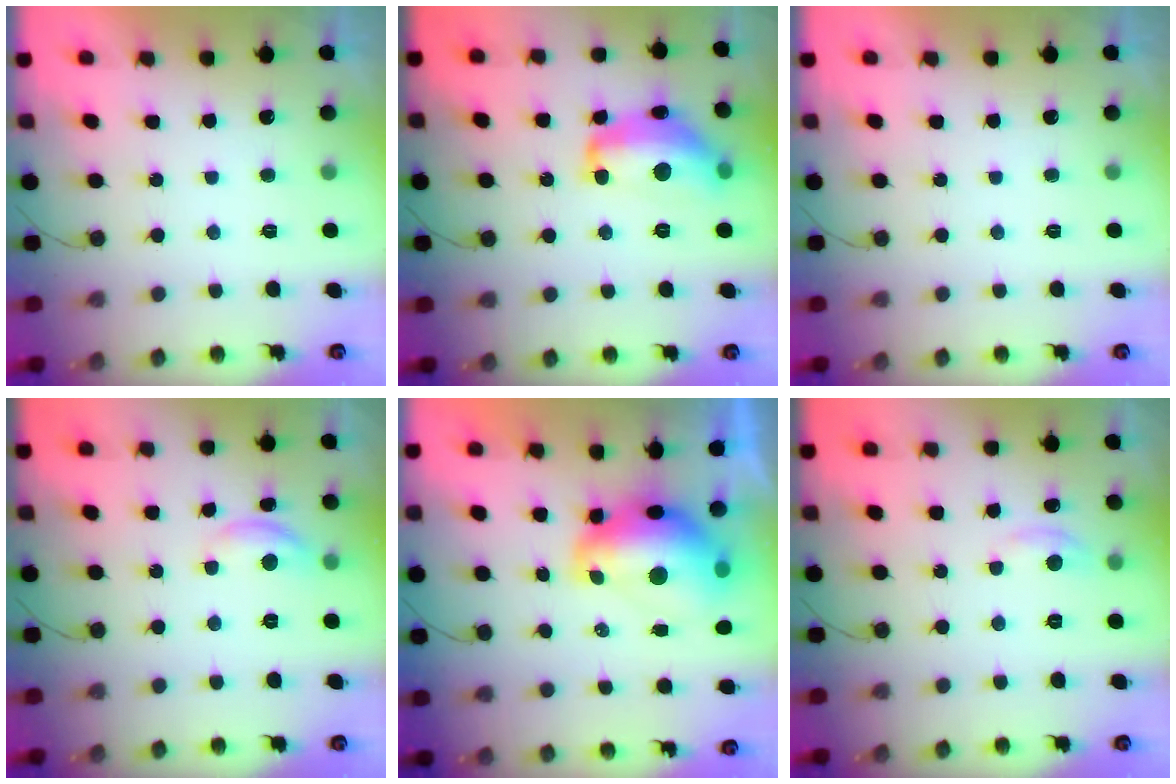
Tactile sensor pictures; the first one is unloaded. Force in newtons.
{"total": 15.3, "press": 15.2, "slide": 1.3}
{"total": 0.0}
{"total": 8.0, "press": 8.0, "slide": 0.4}
{"total": 12.0, "press": 12.0, "slide": 1.2}
{"total": 3.3, "press": 3.3, "slide": 0.5}